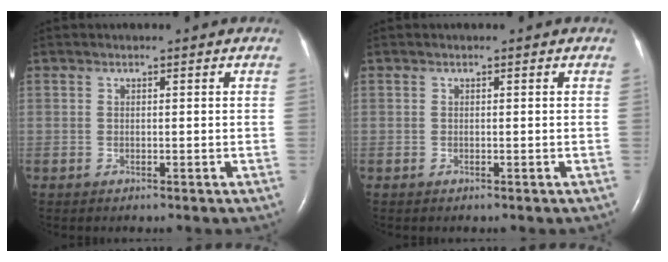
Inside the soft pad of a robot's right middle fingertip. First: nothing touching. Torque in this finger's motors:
{"motor_torque": [0.07, -0.40, 0.00, 0.00]}